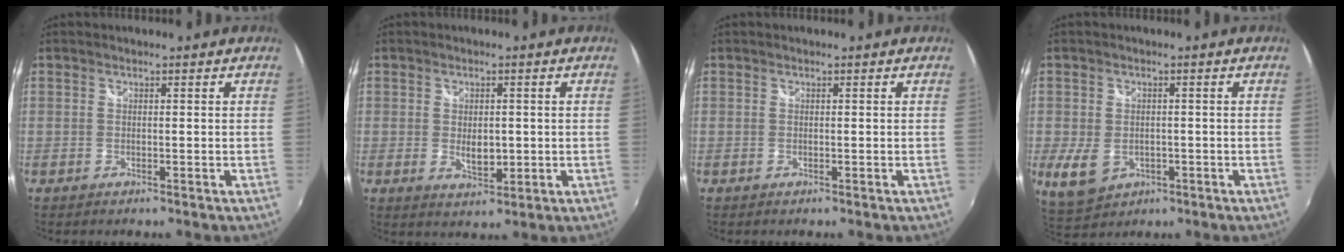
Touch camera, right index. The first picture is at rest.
{"total": 4.3, "force": [-0.4, 2.5, 3.4], "torque": [-0.058, -0.007, -0.001]}
{"total": 0.0}
{"total": 6.7, "force": [-1.9, 5.0, 4.0], "torque": [-0.089, -0.015, -0.023]}